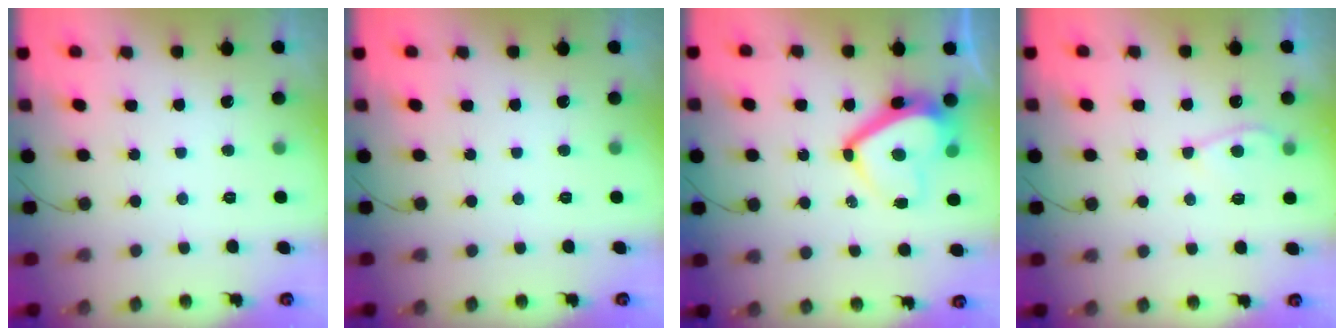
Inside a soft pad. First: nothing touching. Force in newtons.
{"total": 0.0}
{"total": 12.6, "press": 12.6, "slide": 1.0}
{"total": 3.6, "press": 3.6, "slide": 0.4}